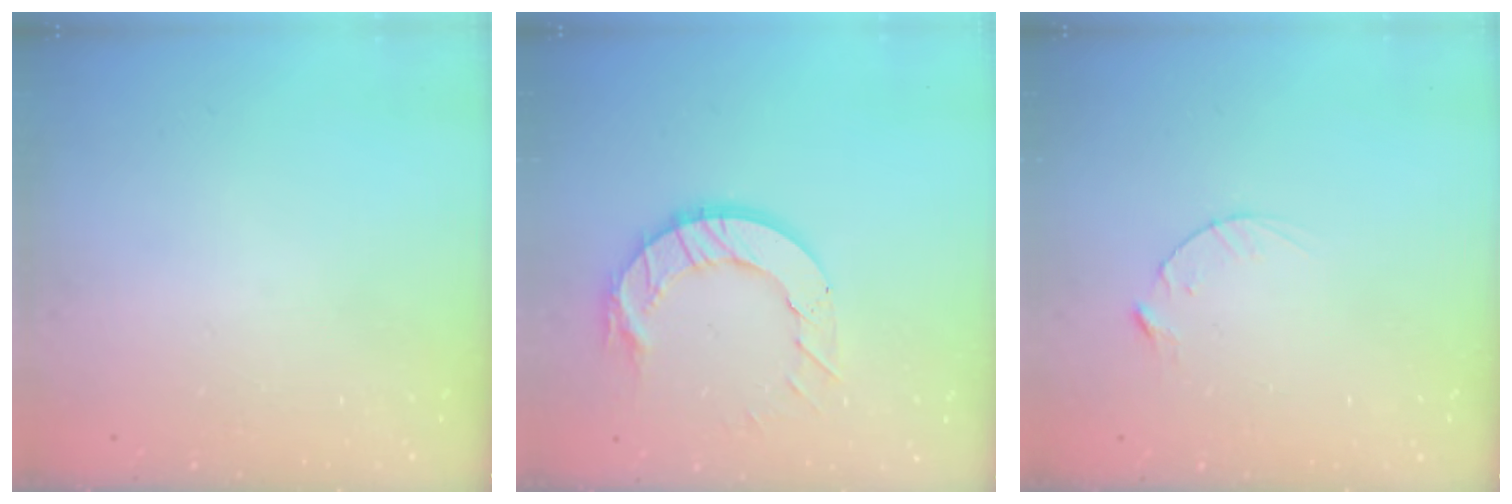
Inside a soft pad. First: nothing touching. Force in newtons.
{"total": 11.5, "press": 11.4, "slide": 1.2}
{"total": 2.8, "press": 2.8, "slide": 0.4}